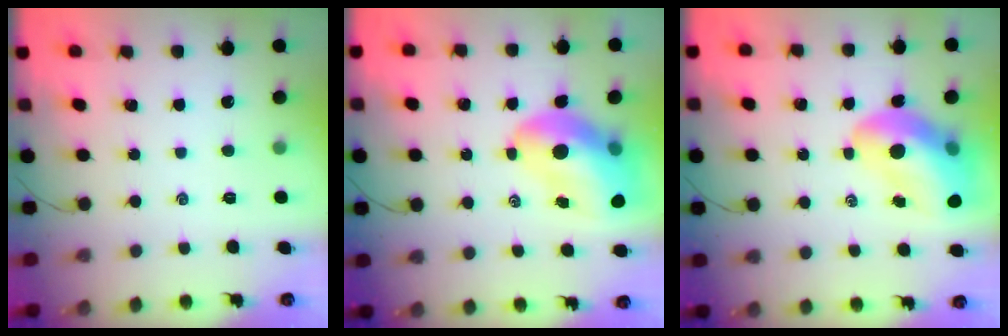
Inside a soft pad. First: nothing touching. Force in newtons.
{"total": 15.6, "press": 14.9, "slide": 4.6}
{"total": 16.0, "press": 15.3, "slide": 4.7}